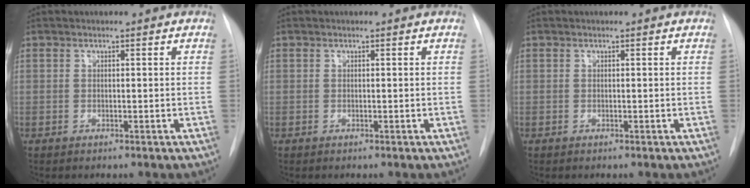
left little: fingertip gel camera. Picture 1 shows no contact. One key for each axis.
{"total": 0.0}
{"total": 0.0}